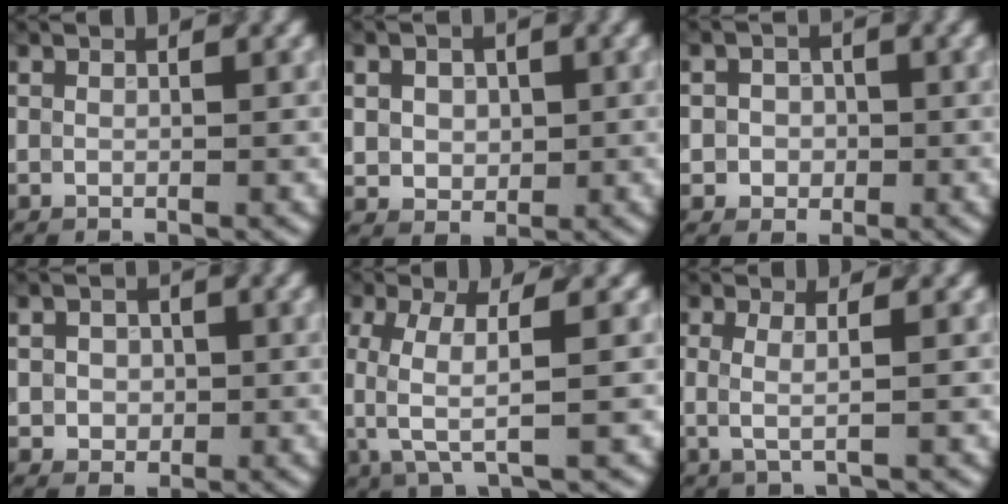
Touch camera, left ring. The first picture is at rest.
{"total": 3.3, "force": [0.6, 2.7, 1.9], "torque": [-0.038, 0.006, 0.003]}
{"total": 2.4, "force": [-0.2, 2.3, 0.8], "torque": [0.010, 0.000, -0.017]}
{"total": 2.5, "force": [0.0, 2.2, 1.2], "torque": [-0.010, 0.001, -0.007]}
{"total": 4.9, "force": [-0.1, 1.5, 4.6], "torque": [-0.099, 0.001, -0.003]}
{"total": 2.2, "force": [0.0, 0.6, 2.1], "torque": [-0.037, -0.003, -0.003]}